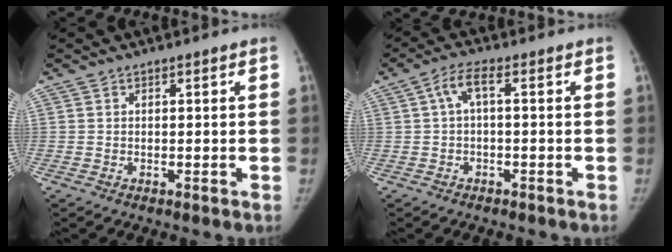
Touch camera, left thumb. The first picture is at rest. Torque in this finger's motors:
{"motor_torque": [0.88, 0.33, 0.72, -0.47, 0.02]}